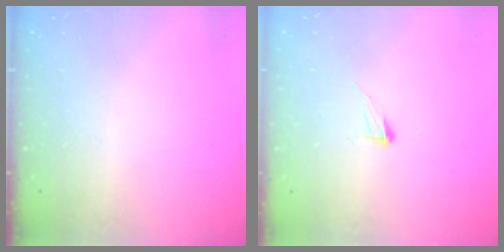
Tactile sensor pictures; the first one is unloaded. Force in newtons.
{"total": 5.2, "press": 5.1, "slide": 0.4}